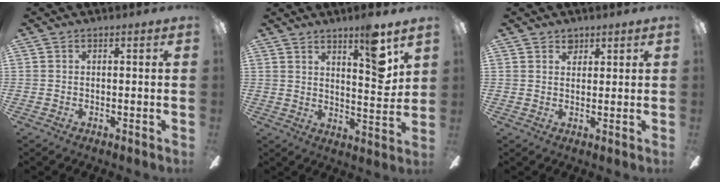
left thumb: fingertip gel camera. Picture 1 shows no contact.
{"total": 11.2, "force": [7.3, 2.6, 8.1], "torque": [-0.099, -0.046, 0.115]}
{"total": 2.5, "force": [2.0, 1.5, 0.3], "torque": [0.007, -0.009, 0.035]}